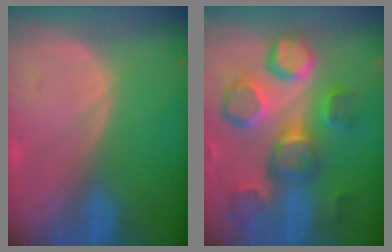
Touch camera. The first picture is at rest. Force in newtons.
{"total": 11.9, "press": 10.8, "slide": 5.0}